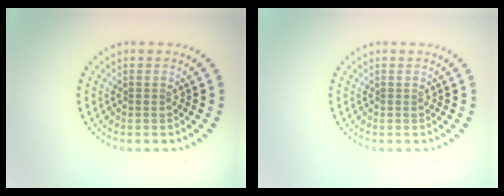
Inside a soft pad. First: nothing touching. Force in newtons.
{"total": 0.0}